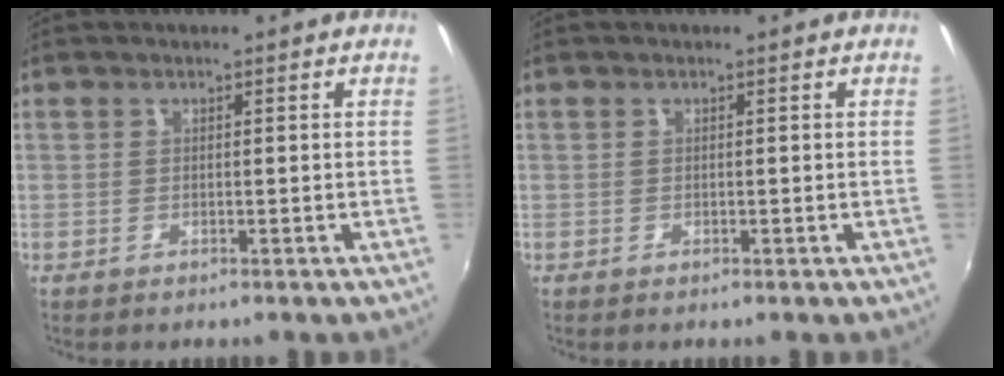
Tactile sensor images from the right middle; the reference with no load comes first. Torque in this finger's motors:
{"motor_torque": [0.01, -0.04, 0.01, 0.00]}